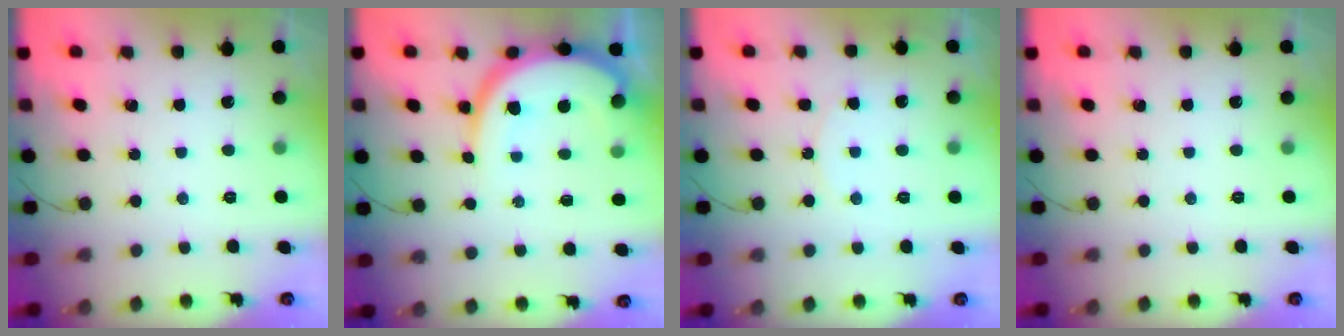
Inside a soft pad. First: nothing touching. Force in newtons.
{"total": 13.1, "press": 13.0, "slide": 1.0}
{"total": 7.8, "press": 7.8, "slide": 0.5}
{"total": 0.0}